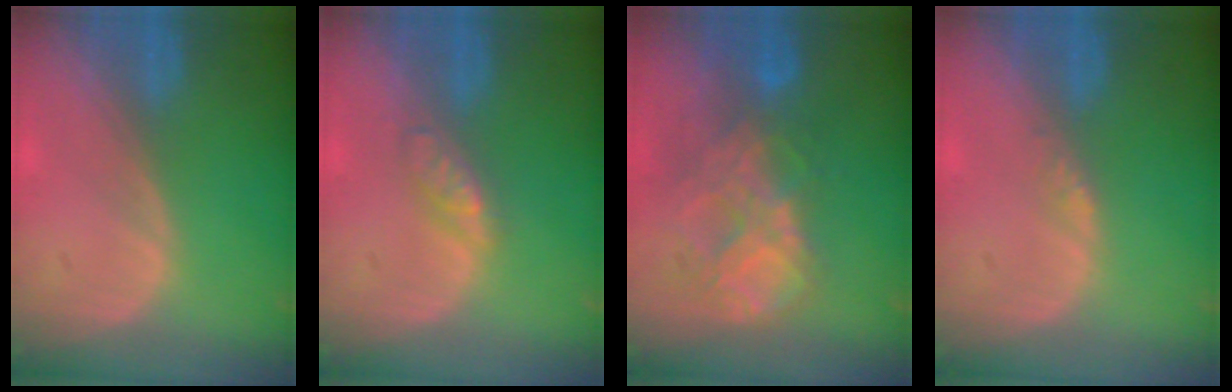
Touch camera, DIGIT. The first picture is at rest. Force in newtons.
{"total": 3.1, "press": 3.0, "slide": 0.3}
{"total": 8.8, "press": 7.6, "slide": 4.5}
{"total": 0.8, "press": 0.8, "slide": 0.1}